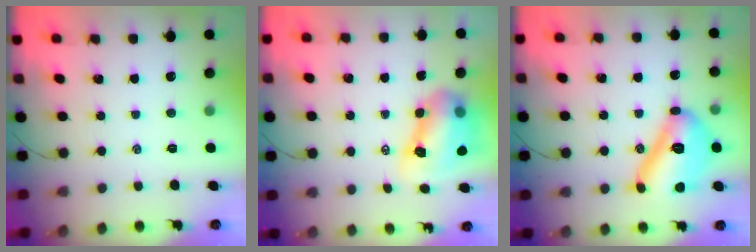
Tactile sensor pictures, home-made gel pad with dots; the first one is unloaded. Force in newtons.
{"total": 11.2, "press": 10.8, "slide": 3.2}
{"total": 17.7, "press": 17.7, "slide": 1.1}